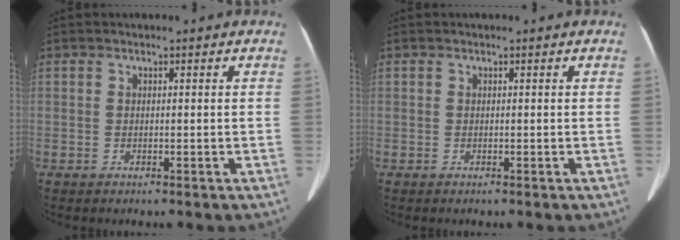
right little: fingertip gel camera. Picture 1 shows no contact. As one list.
[{"total": 0.0}]